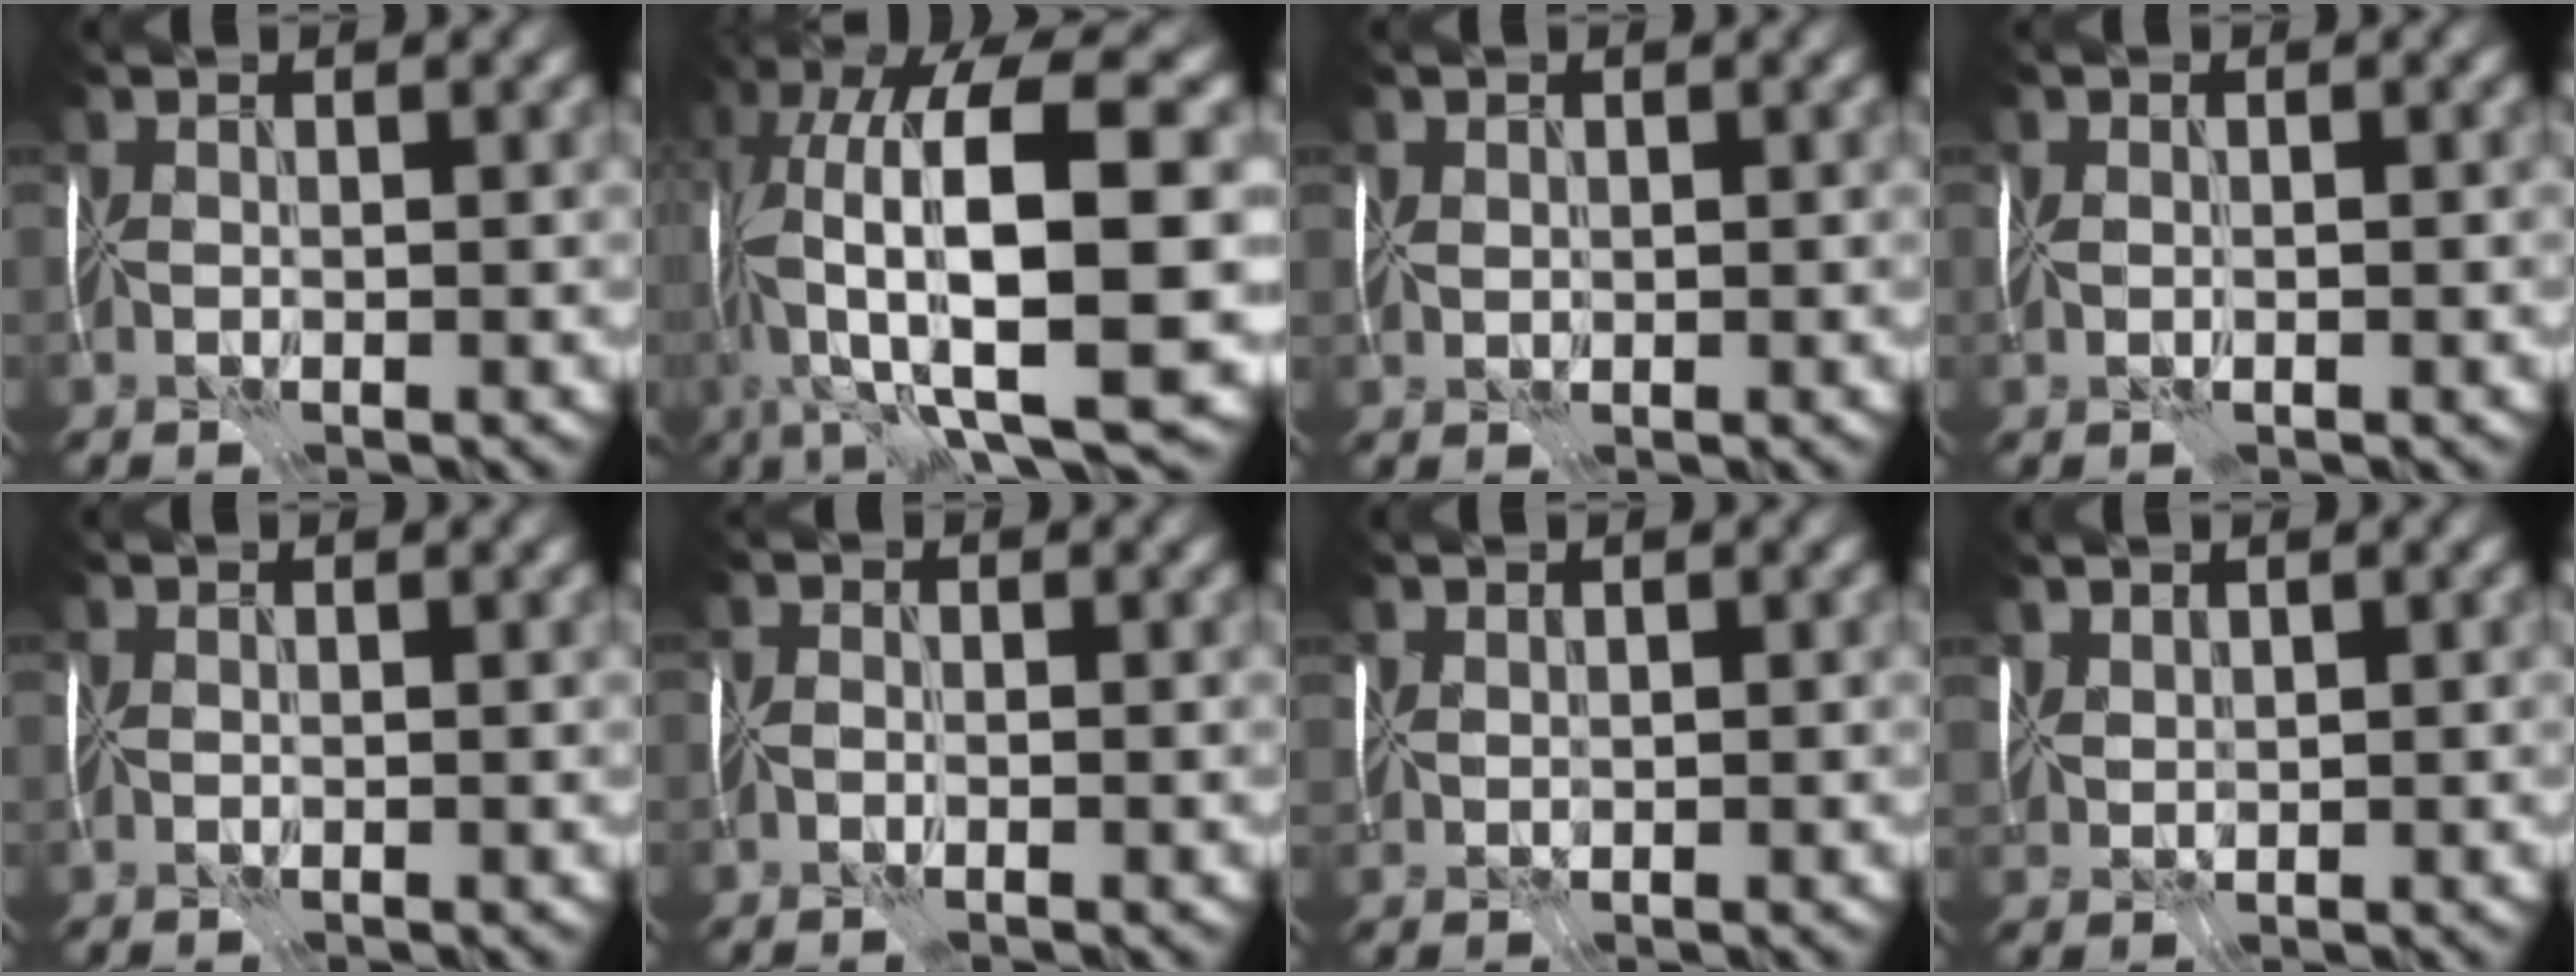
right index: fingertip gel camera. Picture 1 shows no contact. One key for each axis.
{"total": 17.0, "fx": 0.0, "fy": 6.3, "fz": 15.8, "tx": -0.283, "ty": 0.024, "tz": 0.024}
{"total": 2.0, "fx": 1.2, "fy": 1.5, "fz": 0.7, "tx": -0.009, "ty": 0.018, "tz": 0.017}
{"total": 0.6, "fx": 0.0, "fy": 0.4, "fz": 0.4, "tx": 0.001, "ty": 0.010, "tz": 0.001}
{"total": 0.0}
{"total": 0.0}
{"total": 2.0, "fx": 1.7, "fy": 1.0, "fz": 0.5, "tx": -0.015, "ty": 0.015, "tz": 0.026}
{"total": 3.0, "fx": 2.5, "fy": 1.4, "fz": 1.0, "tx": -0.034, "ty": 0.015, "tz": 0.053}